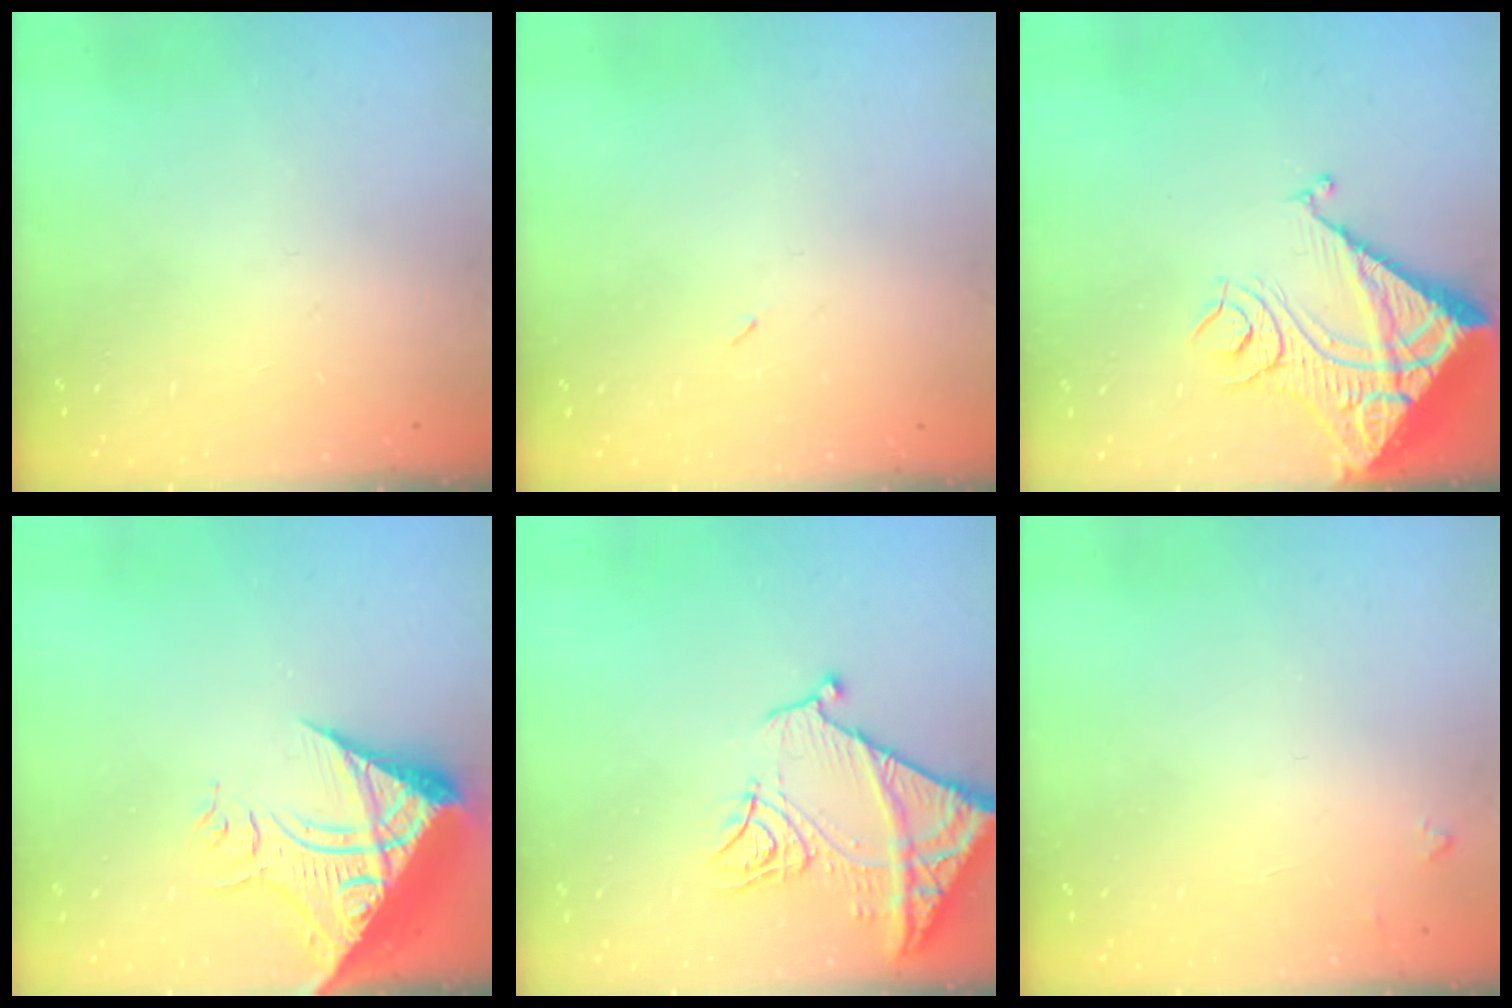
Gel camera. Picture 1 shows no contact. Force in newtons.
{"total": 2.2, "press": 2.1, "slide": 0.9}
{"total": 16.7, "press": 16.6, "slide": 2.1}
{"total": 19.4, "press": 19.3, "slide": 2.1}
{"total": 15.7, "press": 15.6, "slide": 1.7}
{"total": 3.8, "press": 3.7, "slide": 0.4}